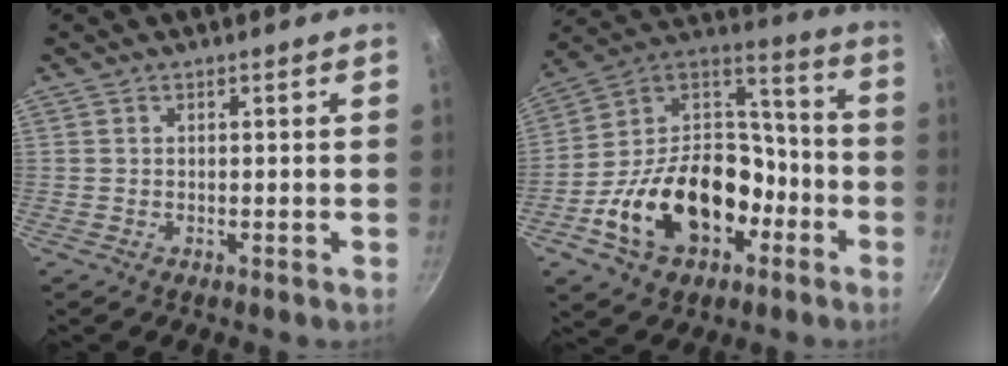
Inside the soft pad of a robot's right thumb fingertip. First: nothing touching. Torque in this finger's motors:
{"motor_torque": [2.49, 2.52, 1.30, -1.47, 0.18]}